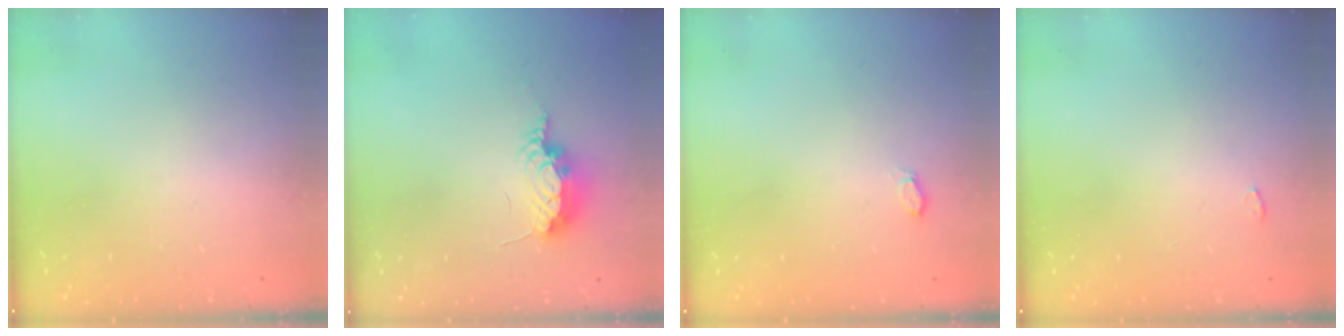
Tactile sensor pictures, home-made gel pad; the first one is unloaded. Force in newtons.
{"total": 7.8, "press": 7.6, "slide": 1.9}
{"total": 2.9, "press": 2.7, "slide": 1.1}
{"total": 2.2, "press": 2.1, "slide": 0.3}